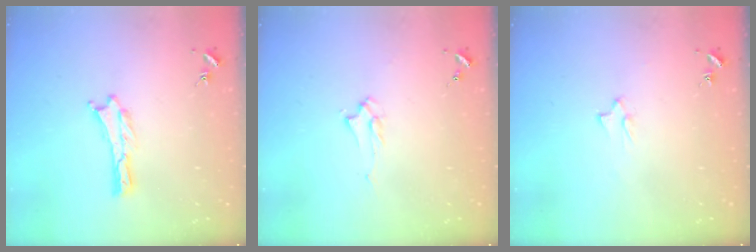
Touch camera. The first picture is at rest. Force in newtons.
{"total": 1.7, "press": 1.6, "slide": 0.3}
{"total": 2.3, "press": 2.3, "slide": 0.2}